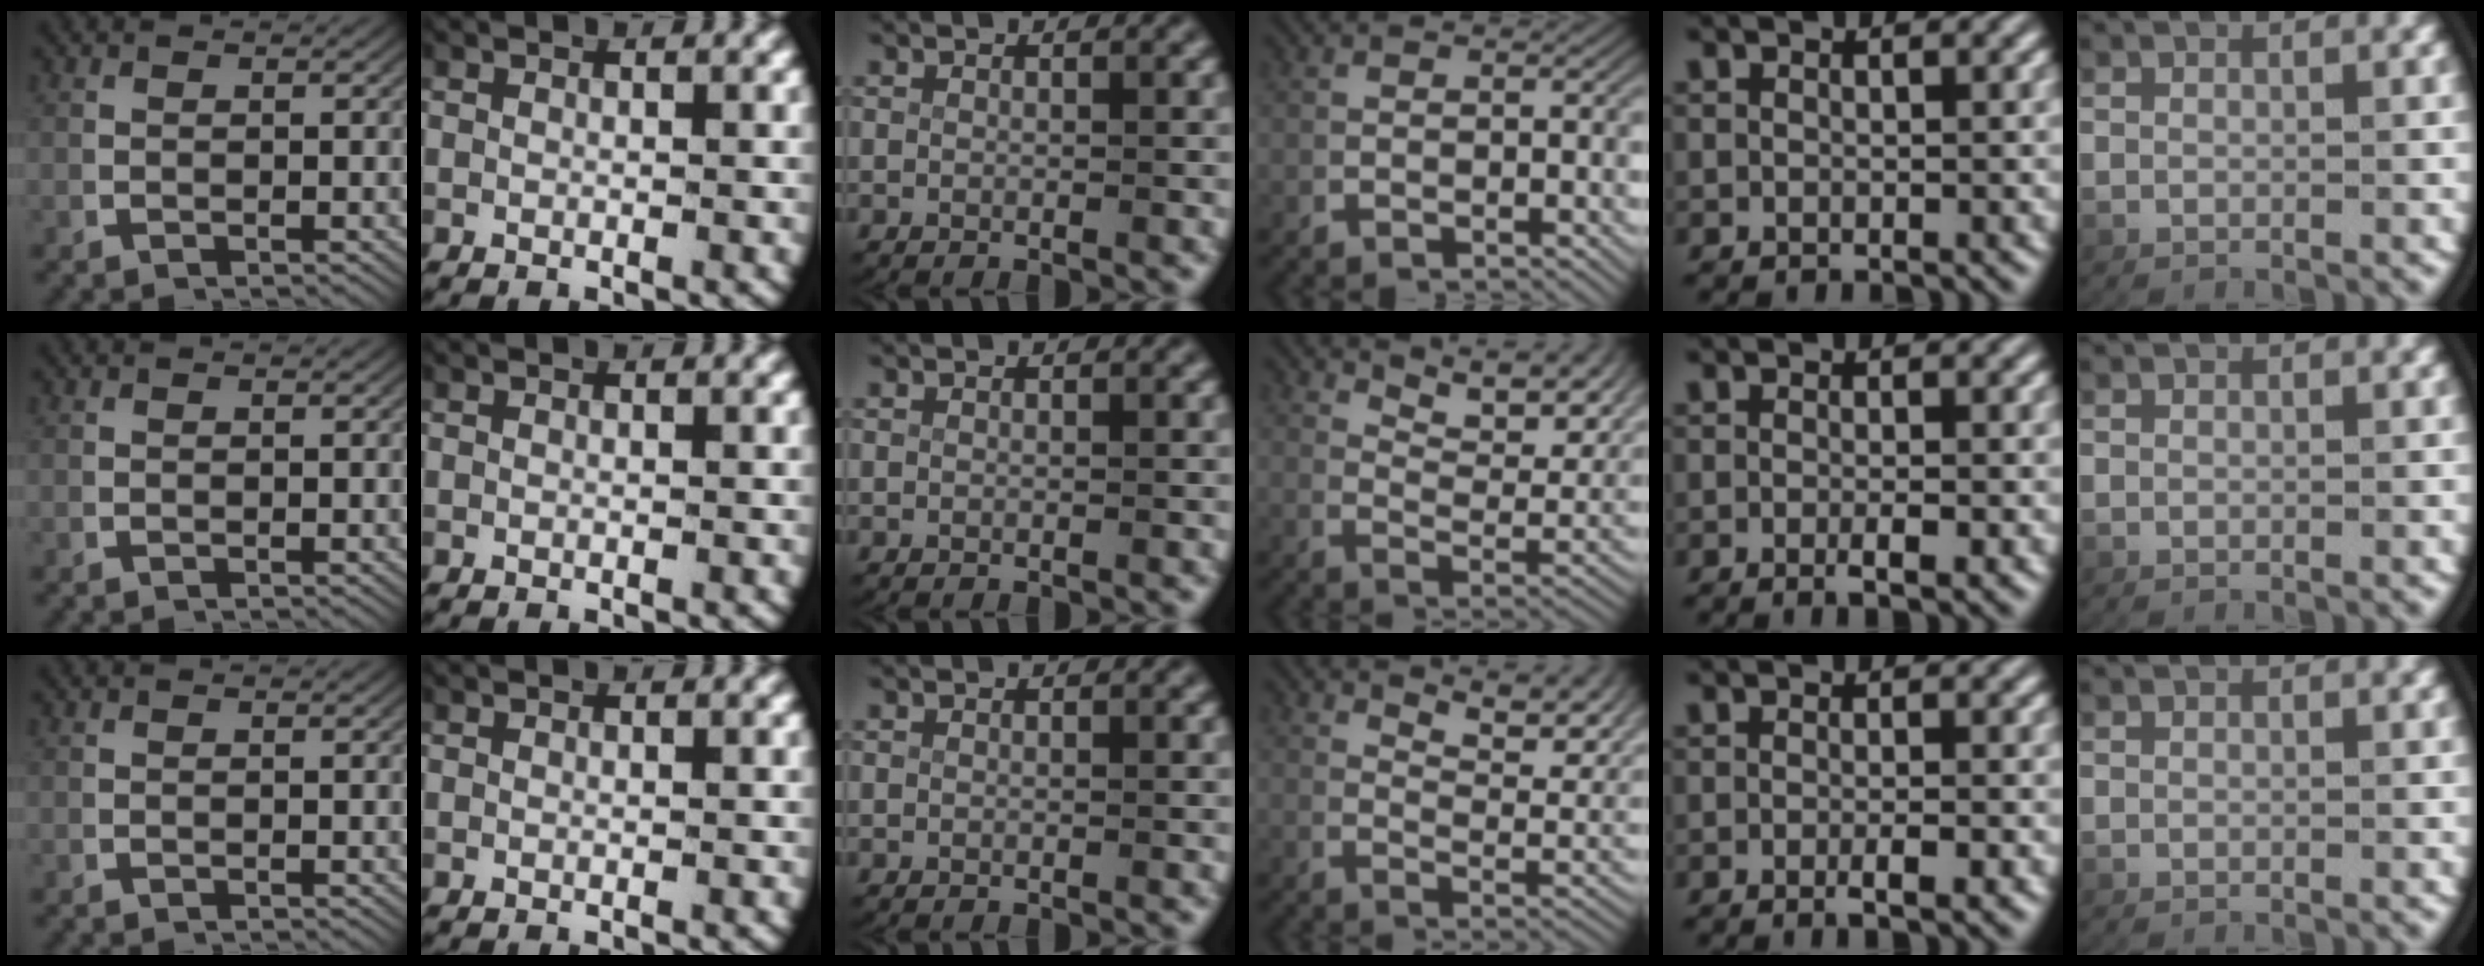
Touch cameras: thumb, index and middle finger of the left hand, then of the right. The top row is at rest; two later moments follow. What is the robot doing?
{"motion": "lift_and_place", "object": "map"}